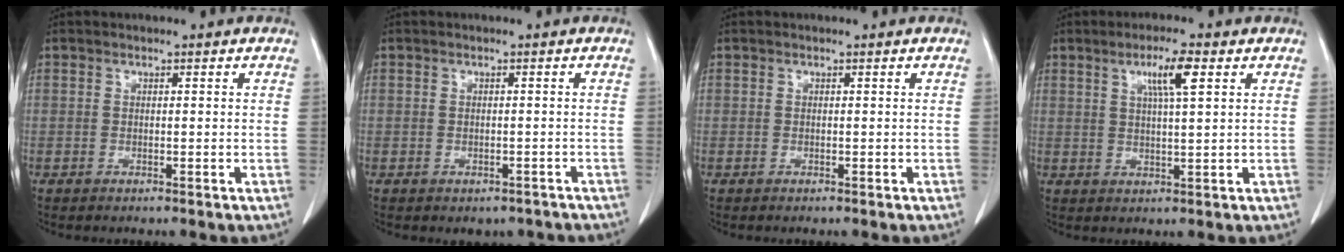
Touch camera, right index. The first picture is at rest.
{"total": 3.4, "force": [-2.7, 2.0, 0.6], "torque": [-0.002, 0.014, -0.029]}
{"total": 0.0}
{"total": 5.4, "force": [2.4, 0.2, 4.8], "torque": [-0.083, 0.003, 0.040]}